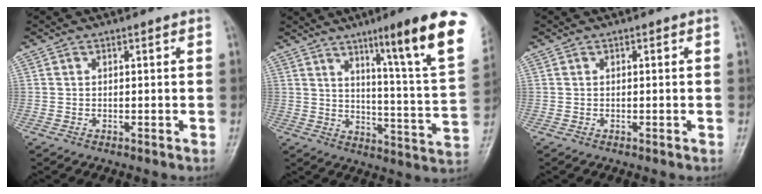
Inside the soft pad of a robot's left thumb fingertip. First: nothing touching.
{"total": 20.0, "force": [11.1, 1.2, 16.6], "torque": [-0.210, -0.052, 0.158]}
{"total": 0.0}